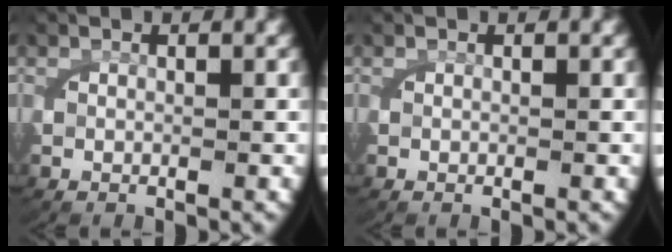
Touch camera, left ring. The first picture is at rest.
{"total": 0.0}